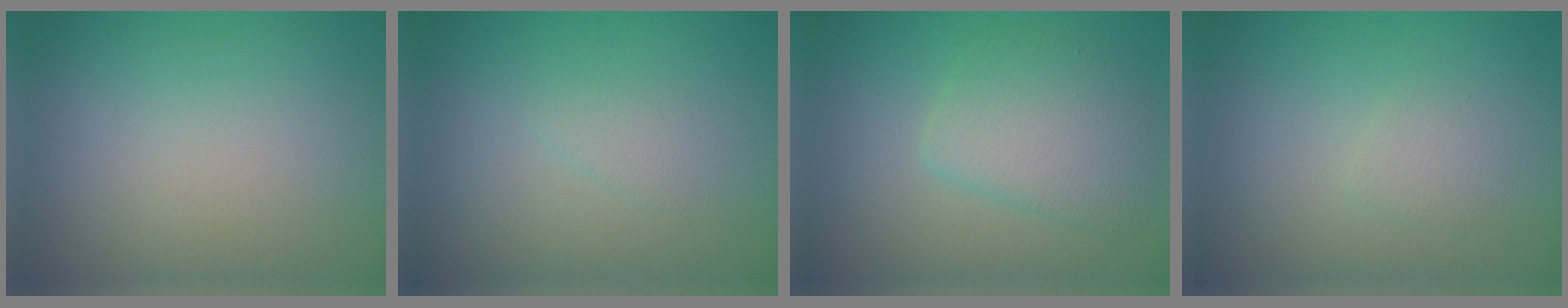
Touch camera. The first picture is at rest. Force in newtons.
{"total": 0.9, "press": 0.9, "slide": 0.1}
{"total": 3.9, "press": 3.9, "slide": 0.1}
{"total": 1.0, "press": 1.0, "slide": 0.1}